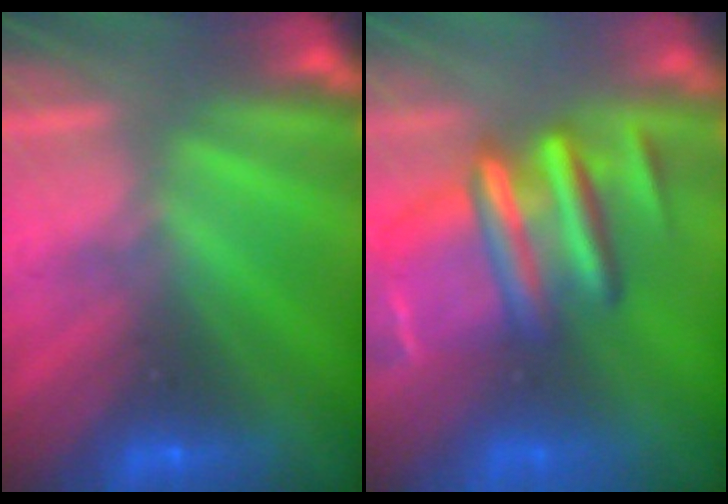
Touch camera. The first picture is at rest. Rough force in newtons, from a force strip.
{"total": 7.9}